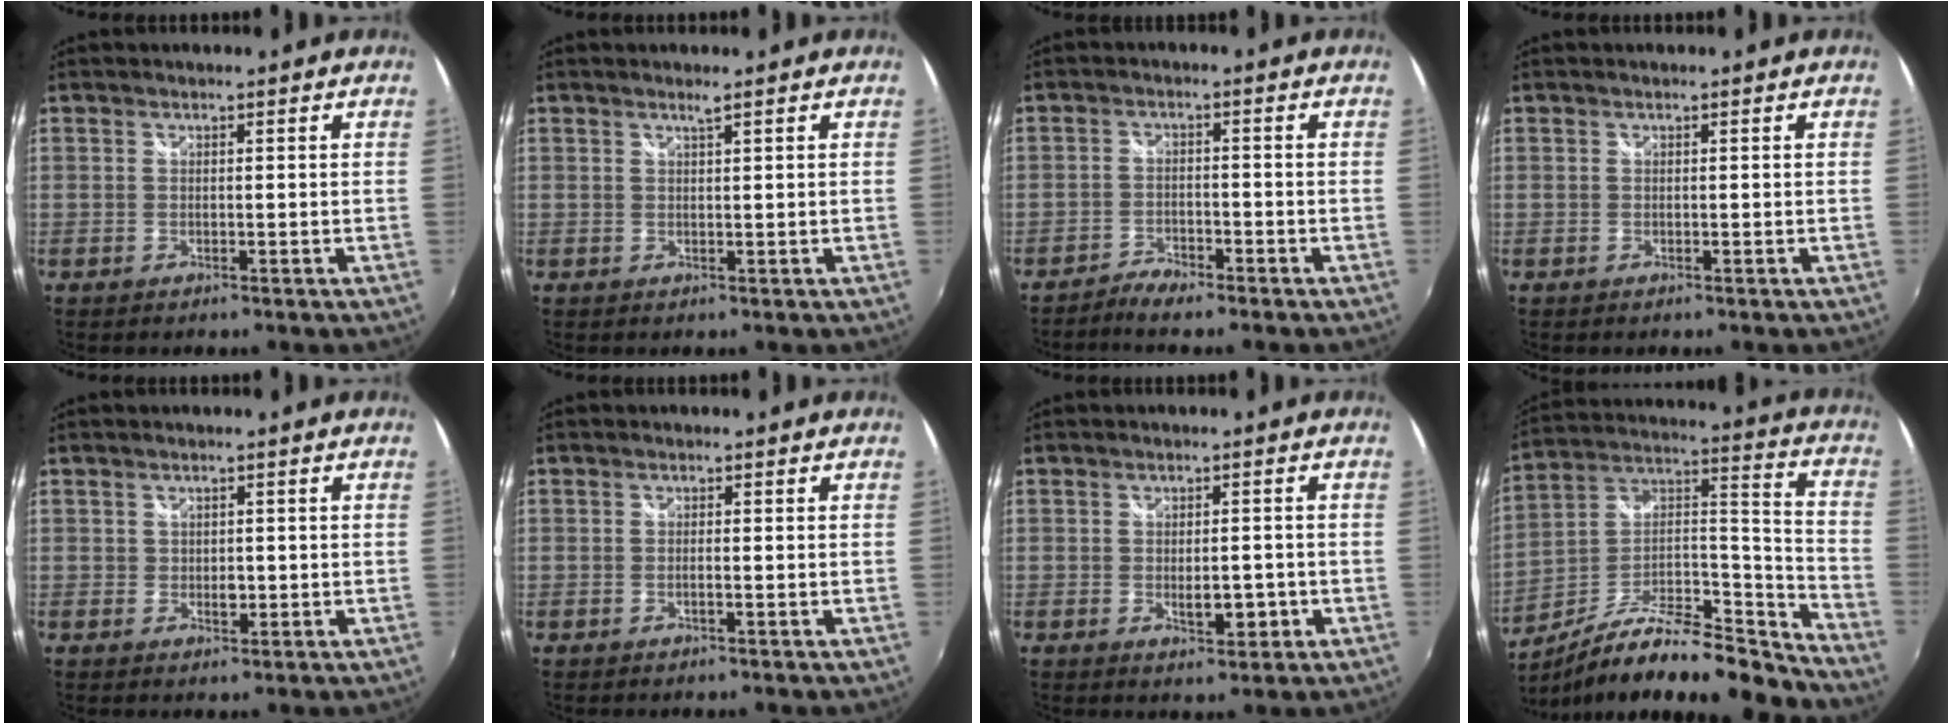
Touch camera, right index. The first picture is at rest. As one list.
[{"total": 0.9, "force": [0.7, -0.3, 0.6], "torque": [-0.008, -0.001, 0.011]}, {"total": 3.3, "force": [-3.1, 0.3, 0.9], "torque": [-0.034, -0.004, -0.062]}, {"total": 0.0}, {"total": 2.0, "force": [0.0, 1.6, 1.2], "torque": [-0.018, -0.001, 0.000]}, {"total": 0.8, "force": [-0.2, 0.1, 0.8], "torque": [-0.015, 0.001, -0.006]}, {"total": 4.5, "force": [-1.2, 2.1, 3.8], "torque": [-0.062, -0.008, -0.013]}, {"total": 20.0, "force": [-16.0, 4.0, 11.3], "torque": [-0.174, 0.014, -0.273]}]